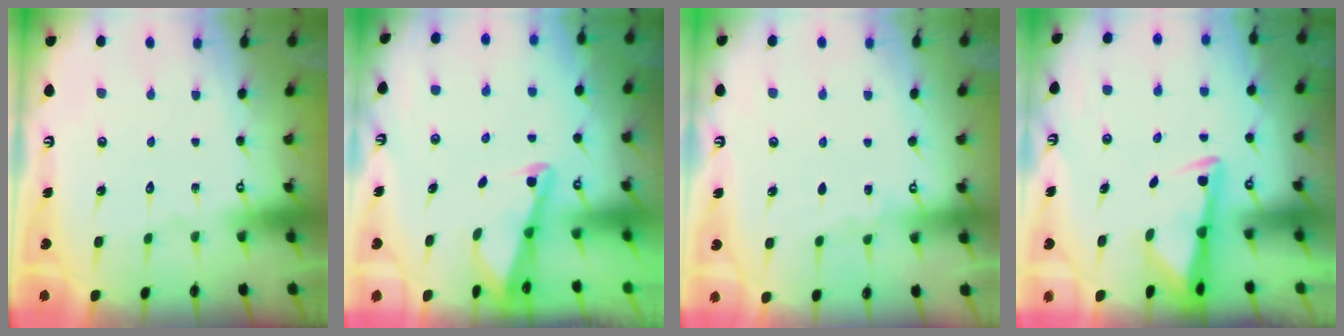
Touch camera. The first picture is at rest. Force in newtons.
{"total": 2.3, "press": 2.3, "slide": 0.3}
{"total": 3.0, "press": 3.0, "slide": 0.3}
{"total": 2.8, "press": 2.7, "slide": 0.5}